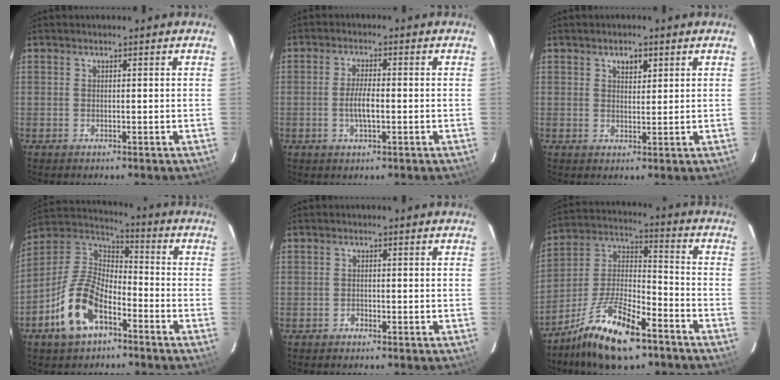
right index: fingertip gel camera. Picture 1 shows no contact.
{"total": 4.1, "force": [-1.0, 1.1, 3.8], "torque": [-0.076, -0.001, -0.016]}
{"total": 2.7, "force": [1.5, 1.5, 1.7], "torque": [-0.023, 0.004, 0.025]}
{"total": 14.4, "force": [-7.4, 7.7, 9.7], "torque": [-0.209, 0.008, -0.137]}
{"total": 0.8, "force": [-0.6, 0.4, 0.0], "torque": [0.000, 0.003, -0.011]}
{"total": 17.2, "force": [-11.1, 6.1, 11.5], "torque": [-0.235, 0.000, -0.203]}